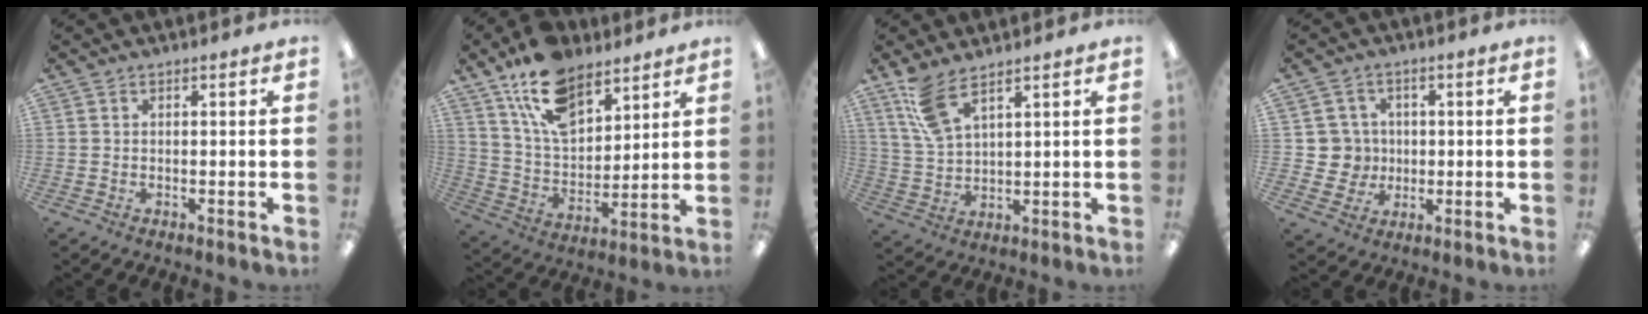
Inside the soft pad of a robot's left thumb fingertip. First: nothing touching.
{"total": 16.4, "force": [11.1, 8.5, 8.6], "torque": [-0.165, -0.043, 0.206]}
{"total": 8.2, "force": [6.0, 2.7, 4.8], "torque": [-0.111, -0.019, 0.113]}
{"total": 6.3, "force": [0.9, 6.3, 0.0], "torque": [-0.005, 0.001, 0.022]}